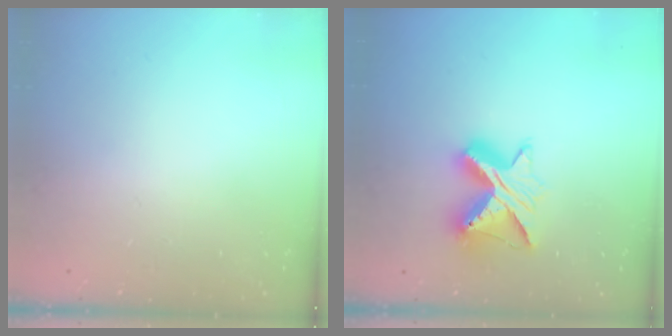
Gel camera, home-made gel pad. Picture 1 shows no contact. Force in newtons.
{"total": 10.3, "press": 10.3, "slide": 1.0}